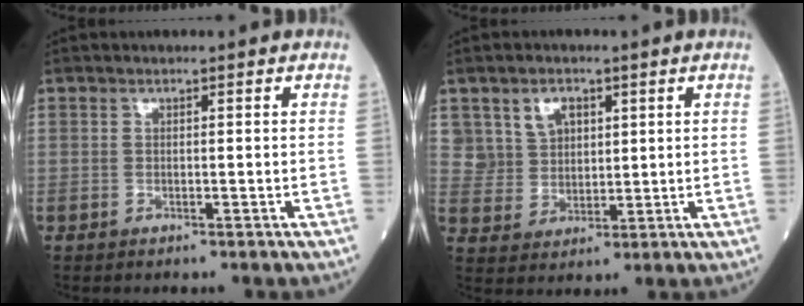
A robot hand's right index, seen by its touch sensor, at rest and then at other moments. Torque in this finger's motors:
{"motor_torque": [0.12, 0.14, 0.04, 0.03]}